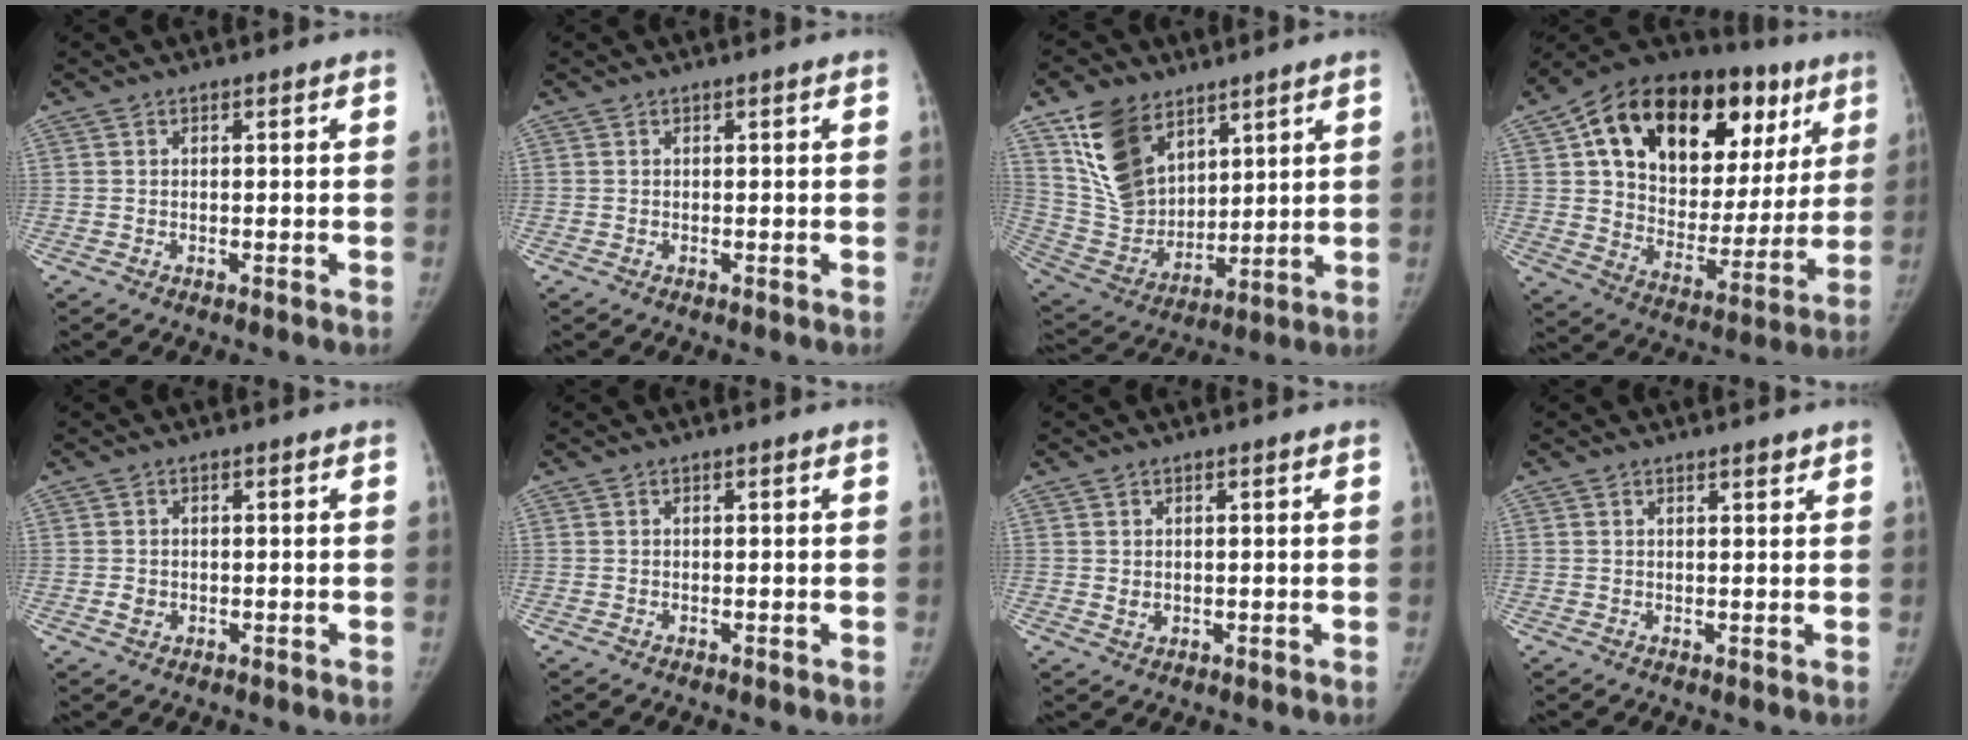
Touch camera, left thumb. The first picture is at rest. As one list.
[{"total": 0.0}, {"total": 16.1, "force": [8.8, 10.3, 8.6], "torque": [-0.124, -0.042, 0.186]}, {"total": 32.1, "force": [13.8, 18.9, 21.9], "torque": [-0.290, 0.030, 0.224]}, {"total": 2.0, "force": [-0.5, 1.7, 0.9], "torque": [-0.007, 0.003, -0.006]}, {"total": 0.0}, {"total": 1.7, "force": [0.0, 1.4, 0.9], "torque": [-0.008, -0.001, 0.005]}, {"total": 0.9, "force": [0.8, 0.3, 0.3], "torque": [-0.001, -0.007, 0.010]}]